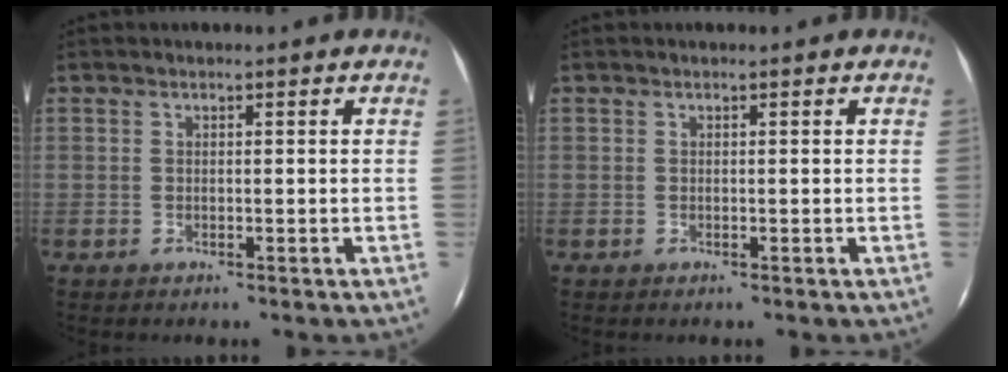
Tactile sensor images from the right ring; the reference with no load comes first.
{"total": 0.0}